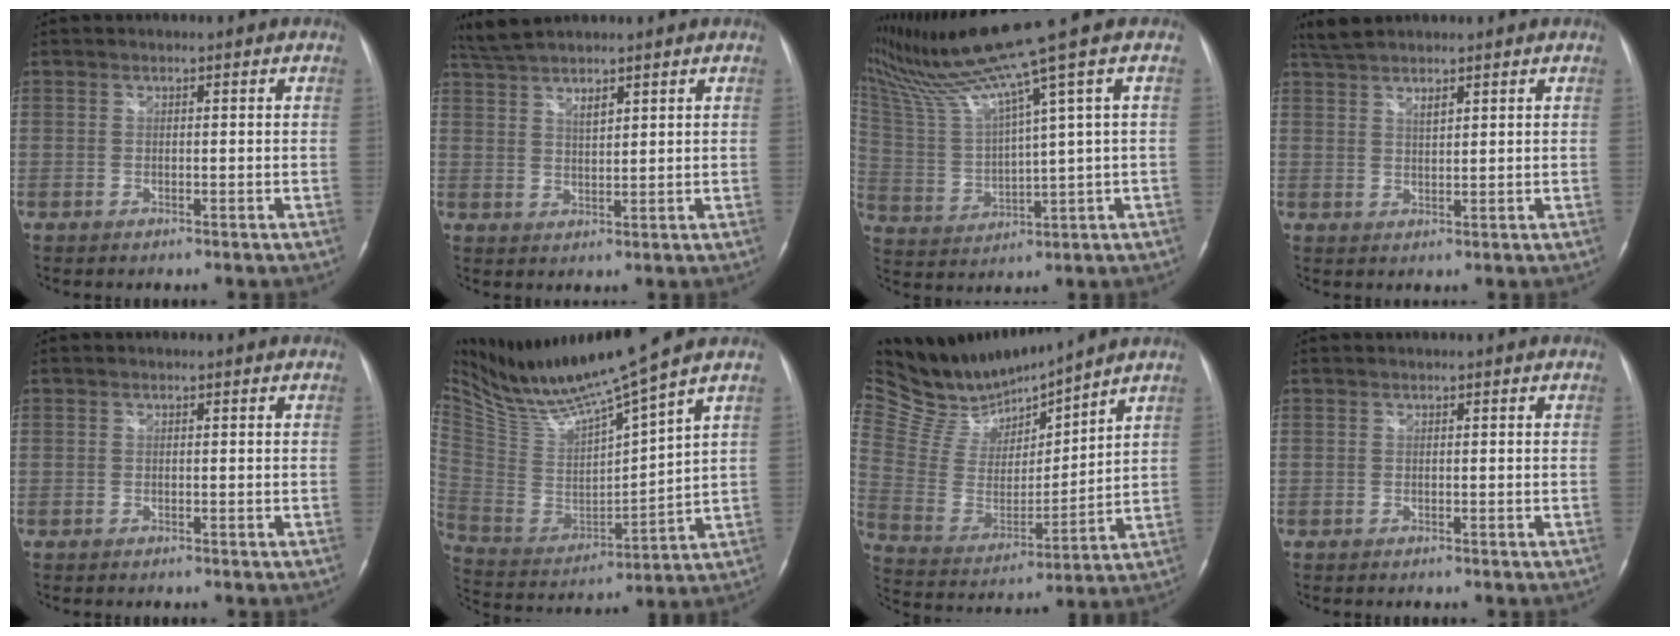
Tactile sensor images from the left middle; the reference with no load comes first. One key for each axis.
{"total": 6.3, "fx": 5.0, "fy": 0.8, "fz": 3.6, "tx": -0.084, "ty": 0.015, "tz": 0.099}
{"total": 12.4, "fx": 9.6, "fy": -3.5, "fz": 7.1, "tx": -0.148, "ty": -0.011, "tz": 0.193}
{"total": 5.1, "fx": 4.2, "fy": 1.0, "fz": 2.8, "tx": -0.066, "ty": 0.013, "tz": 0.081}
{"total": 0.0}
{"total": 15.9, "fx": 13.8, "fy": -1.2, "fz": 7.8, "tx": -0.160, "ty": -0.022, "tz": 0.267}
{"total": 16.6, "fx": 15.8, "fy": 1.6, "fz": 4.9, "tx": -0.114, "ty": -0.014, "tz": 0.305}
{"total": 0.0}